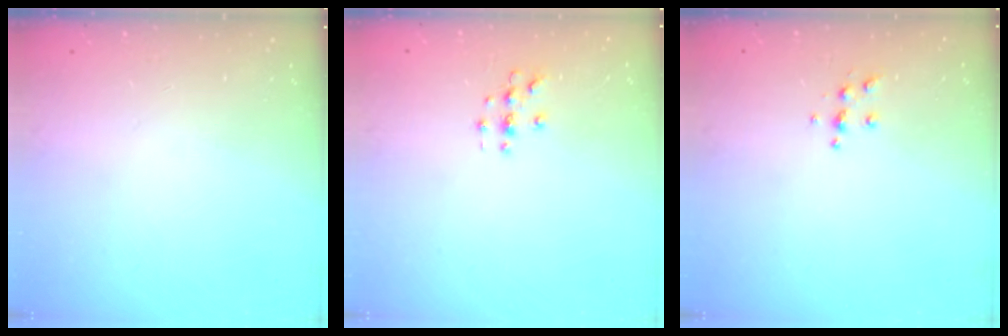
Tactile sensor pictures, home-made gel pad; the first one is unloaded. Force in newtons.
{"total": 2.9, "press": 2.9, "slide": 0.3}
{"total": 5.4, "press": 5.4, "slide": 0.5}